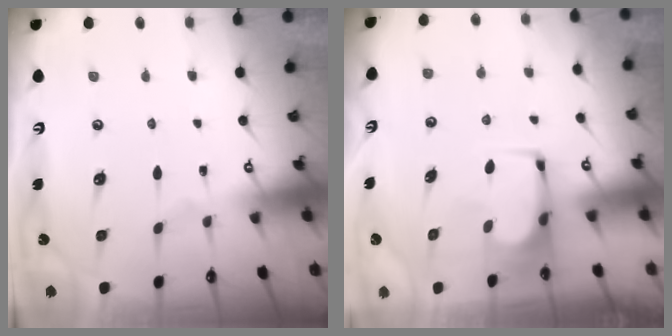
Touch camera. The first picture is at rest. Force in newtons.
{"total": 1.6, "press": 1.5, "slide": 0.3}